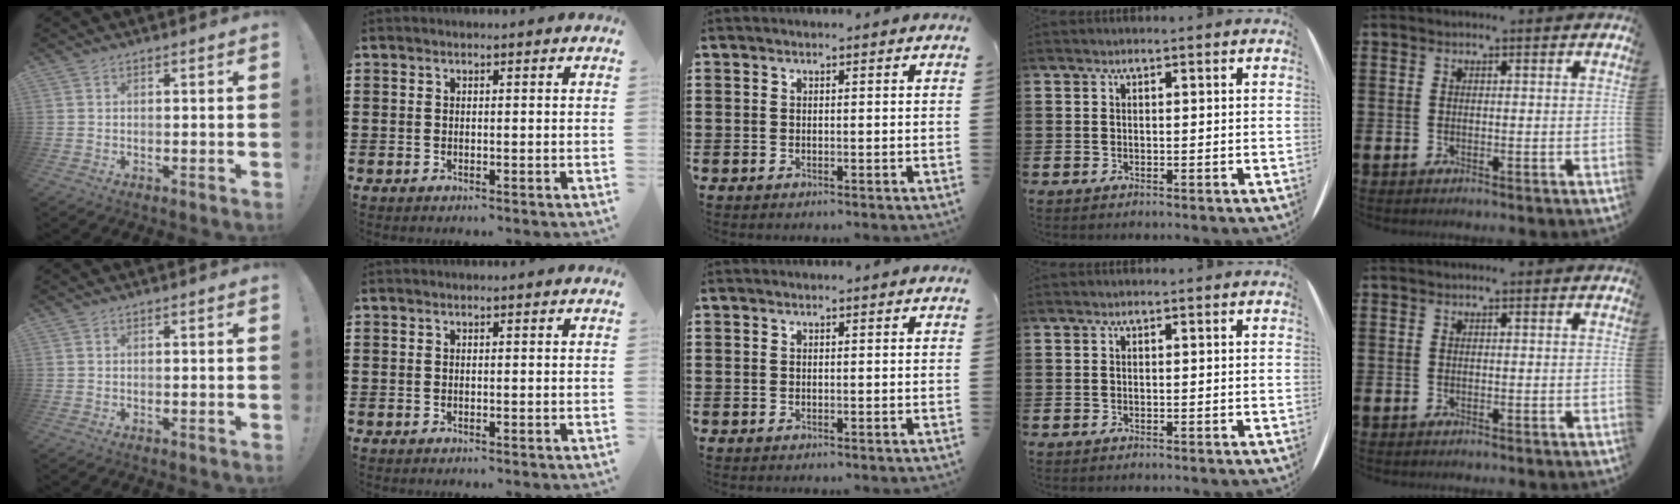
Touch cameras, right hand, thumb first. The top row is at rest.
{}